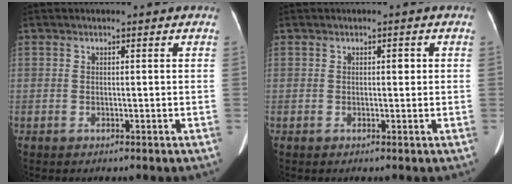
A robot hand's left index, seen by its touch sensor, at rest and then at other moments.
{"total": 1.0, "force": [0.1, 0.5, 0.9], "torque": [-0.008, 0.002, 0.000]}